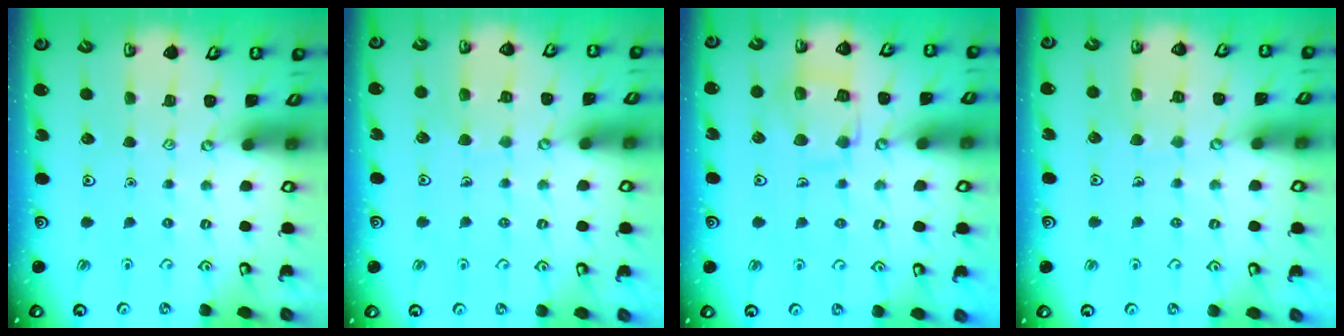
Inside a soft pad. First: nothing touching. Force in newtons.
{"total": 6.0, "press": 5.9, "slide": 0.5}
{"total": 11.8, "press": 11.8, "slide": 1.0}
{"total": 6.0, "press": 5.9, "slide": 0.5}